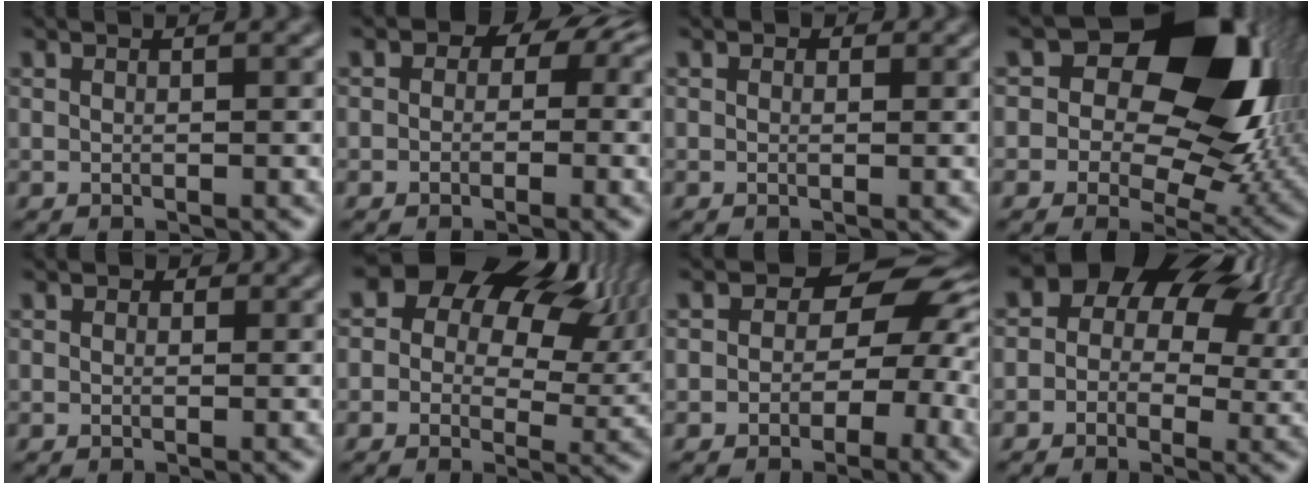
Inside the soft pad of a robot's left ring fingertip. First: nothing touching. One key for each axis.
{"total": 7.2, "fx": 1.4, "fy": 5.8, "fz": 4.1, "tx": -0.040, "ty": 0.030, "tz": -0.015}
{"total": 1.9, "fx": 0.7, "fy": 1.5, "fz": 0.9, "tx": -0.004, "ty": 0.014, "tz": -0.011}
{"total": 16.1, "fx": 3.5, "fy": 10.5, "fz": 11.7, "tx": -0.141, "ty": 0.006, "tz": 0.062}
{"total": 2.2, "fx": 0.9, "fy": 1.7, "fz": 1.1, "tx": -0.005, "ty": 0.014, "tz": -0.009}
{"total": 16.8, "fx": 6.8, "fy": 11.3, "fz": 10.4, "tx": -0.165, "ty": 0.060, "tz": 0.117}
{"total": 7.8, "fx": 0.2, "fy": 5.8, "fz": 5.2, "tx": -0.039, "ty": 0.004, "tz": -0.009}
{"total": 11.5, "fx": 4.8, "fy": 7.9, "fz": 6.7, "tx": -0.073, "ty": 0.056, "tz": 0.054}